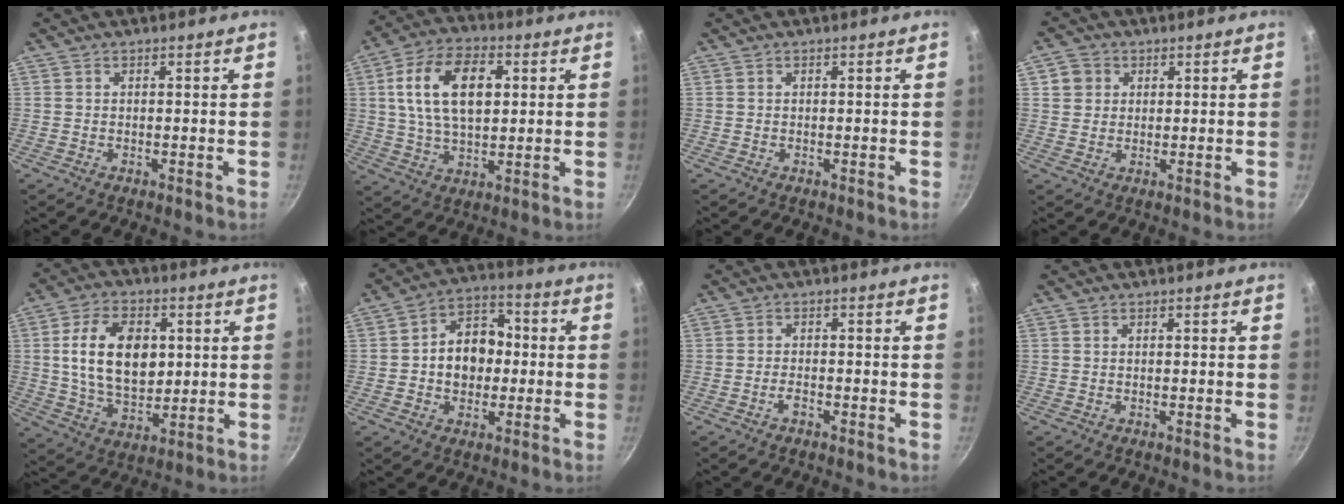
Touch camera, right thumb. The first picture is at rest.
{"total": 15.4, "force": [3.3, 9.1, 12.0], "torque": [-0.197, 0.006, 0.054]}
{"total": 0.0}
{"total": 4.1, "force": [1.3, 3.7, 1.1], "torque": [0.002, 0.006, 0.018]}
{"total": 15.3, "force": [2.5, 9.8, 11.4], "torque": [-0.176, -0.006, 0.046]}
{"total": 11.5, "force": [-0.2, 8.9, 7.2], "torque": [-0.068, 0.024, -0.015]}
{"total": 1.8, "force": [-1.1, 0.7, 1.2], "torque": [-0.025, 0.013, -0.024]}
{"total": 0.0}